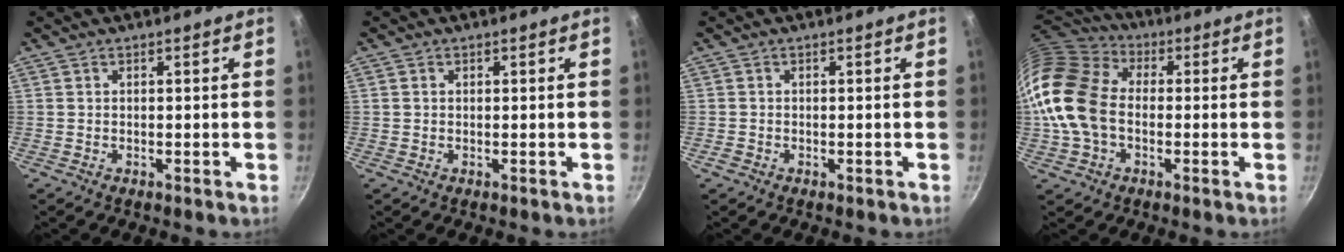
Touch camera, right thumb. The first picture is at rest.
{"total": 0.7, "force": [0.2, 0.6, 0.3], "torque": [-0.004, 0.004, 0.002]}
{"total": 1.0, "force": [-0.5, 0.7, 0.4], "torque": [-0.007, 0.001, -0.009]}
{"total": 18.3, "force": [-0.9, 13.3, 12.5], "torque": [-0.238, 0.032, -0.029]}